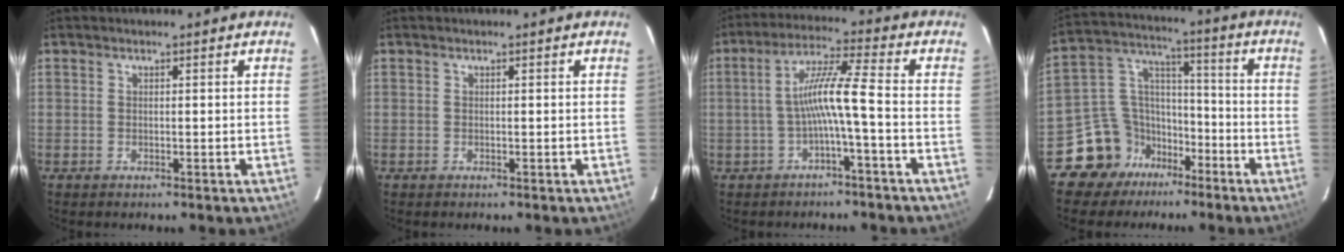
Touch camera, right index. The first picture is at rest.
{"total": 0.0}
{"total": 7.3, "force": [-2.3, -0.7, 6.9], "torque": [-0.151, 0.012, -0.038]}
{"total": 11.4, "force": [-7.9, 8.1, 1.5], "torque": [-0.048, 0.069, -0.138]}